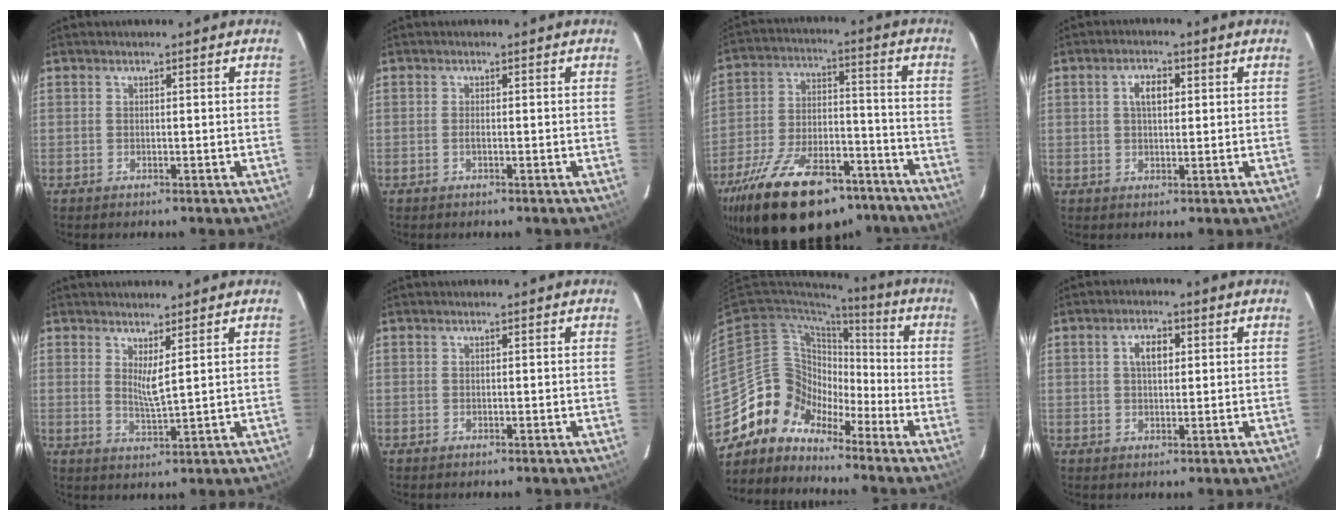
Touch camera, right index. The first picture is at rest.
{"total": 0.6, "force": [-0.2, 0.1, 0.5], "torque": [-0.010, -0.001, -0.005]}
{"total": 26.6, "force": [-19.3, 11.4, 14.4], "torque": [-0.272, -0.007, -0.285]}
{"total": 3.7, "force": [0.8, 1.7, 3.1], "torque": [-0.057, 0.010, 0.016]}
{"total": 3.6, "force": [1.9, 0.1, 3.0], "torque": [-0.055, -0.013, 0.031]}
{"total": 0.0}
{"total": 11.1, "force": [-8.0, 7.6, 1.5], "torque": [-0.037, 0.040, -0.164]}
{"total": 3.8, "force": [1.0, 2.1, 3.1], "torque": [-0.053, 0.011, 0.019]}